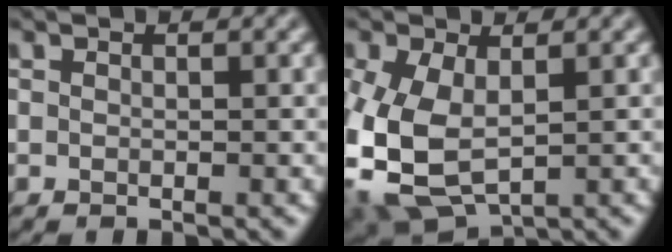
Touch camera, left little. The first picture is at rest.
{"total": 8.4, "force": [-1.3, 4.9, 6.7], "torque": [-0.180, -0.016, -0.019]}